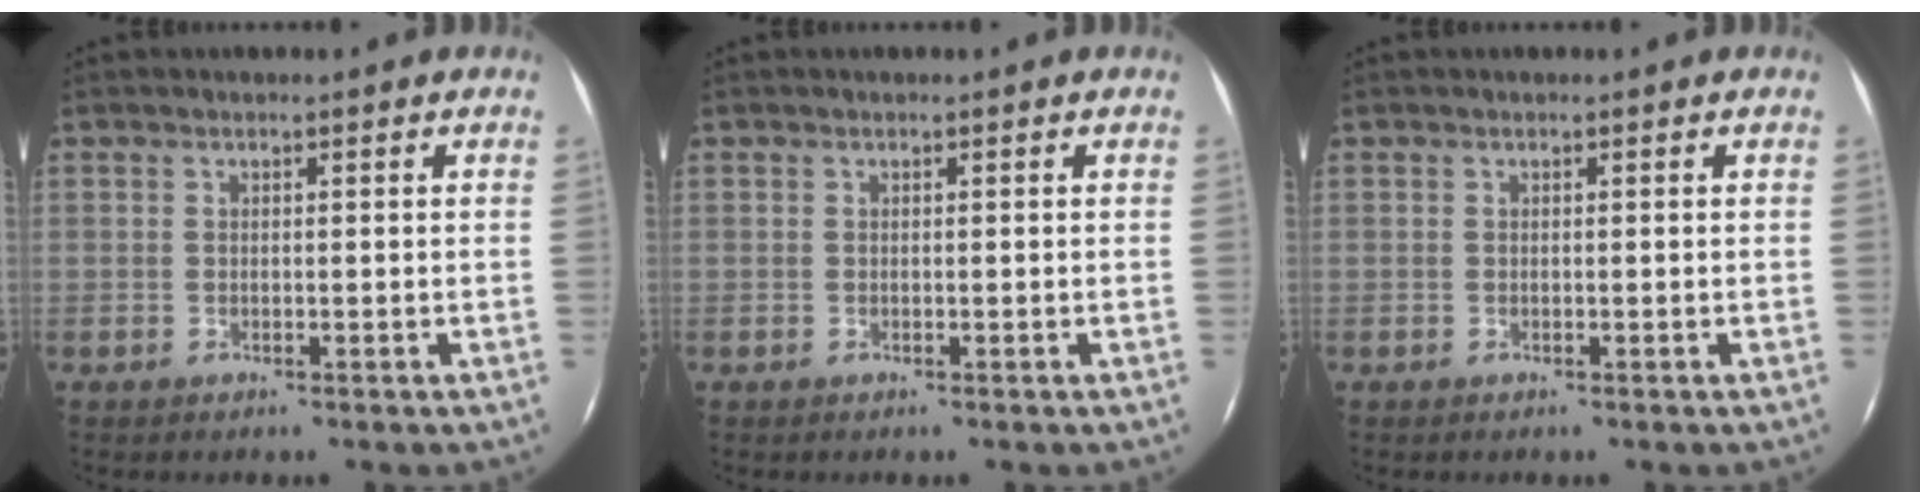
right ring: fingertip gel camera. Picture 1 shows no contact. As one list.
[{"total": 0.0}, {"total": 0.0}]